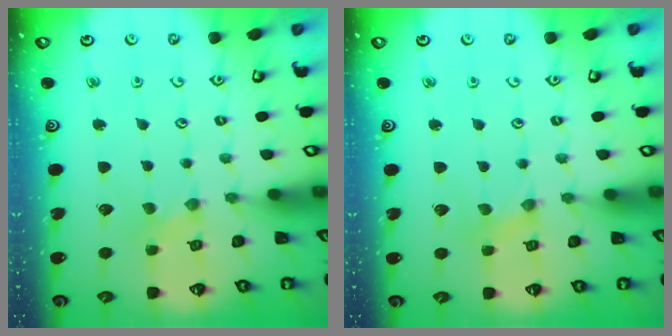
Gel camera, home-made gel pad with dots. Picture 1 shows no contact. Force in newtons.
{"total": 0.0}